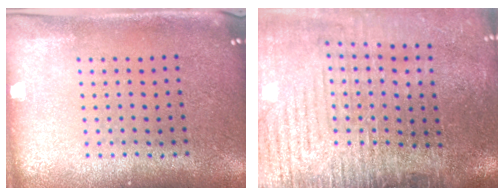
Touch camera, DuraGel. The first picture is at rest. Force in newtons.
{"total": 4.4, "press": 3.7, "slide": 2.3}